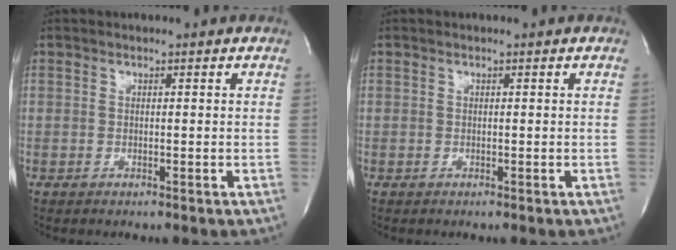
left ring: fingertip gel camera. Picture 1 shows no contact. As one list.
[{"total": 0.0}]